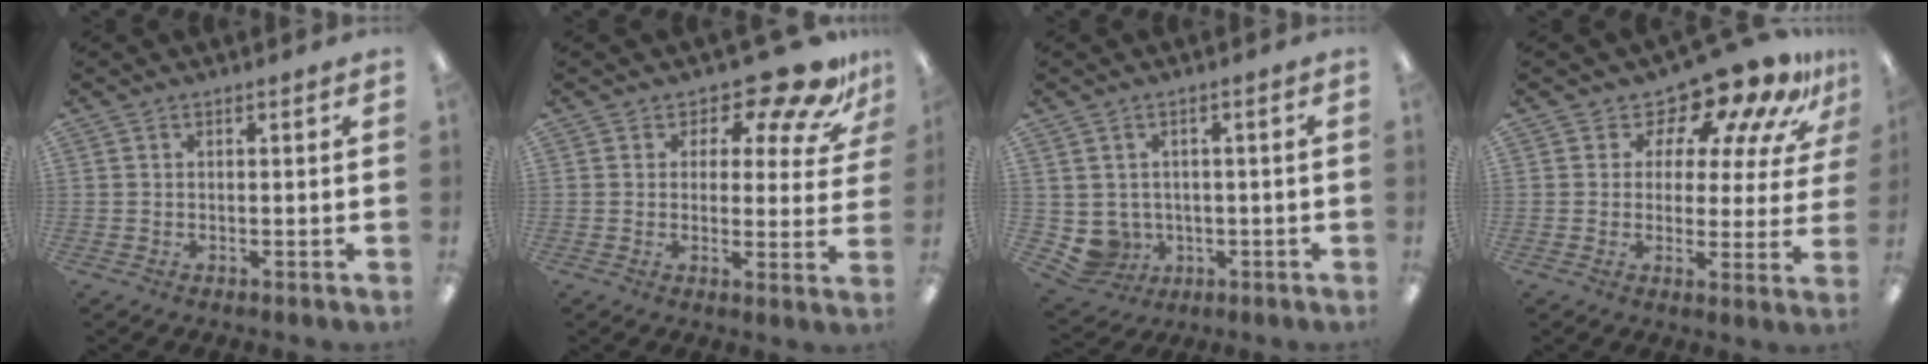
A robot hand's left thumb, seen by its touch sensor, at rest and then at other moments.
{"total": 12.6, "force": [9.1, 4.8, 7.2], "torque": [-0.097, -0.071, 0.153]}
{"total": 5.0, "force": [0.3, 4.9, 0.8], "torque": [-0.044, -0.002, 0.012]}
{"total": 12.3, "force": [10.1, 4.2, 5.5], "torque": [-0.098, -0.083, 0.170]}